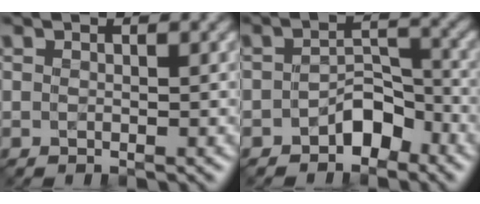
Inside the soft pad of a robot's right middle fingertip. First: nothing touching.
{"total": 2.9, "force": [-1.9, 1.6, 1.5], "torque": [-0.016, 0.015, -0.031]}